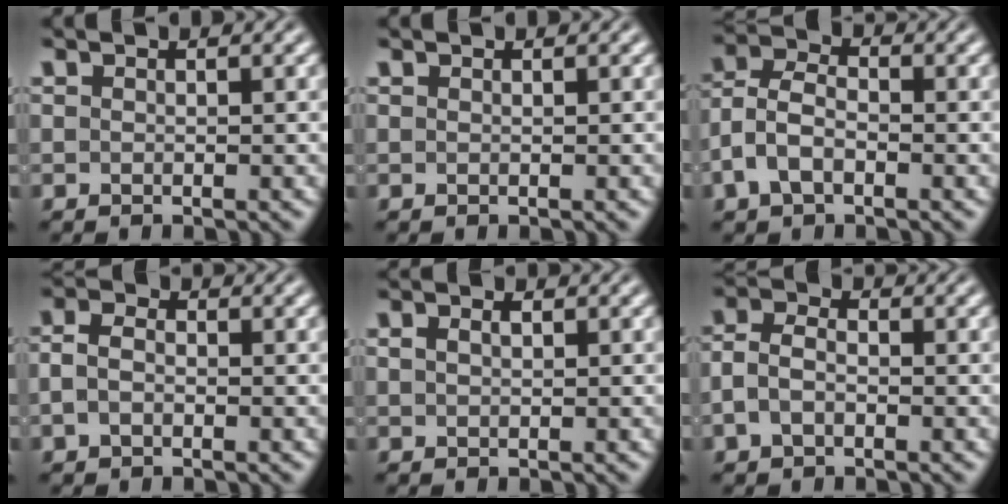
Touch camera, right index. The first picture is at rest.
{"total": 0.0}
{"total": 4.9, "force": [-1.0, 3.8, 3.0], "torque": [-0.077, -0.018, -0.013]}
{"total": 2.2, "force": [-0.5, 1.5, 1.6], "torque": [-0.035, -0.004, -0.007]}
{"total": 0.7, "force": [0.4, -0.1, 0.6], "torque": [-0.006, -0.004, 0.015]}
{"total": 3.3, "force": [-0.8, 2.4, 2.2], "torque": [-0.056, -0.012, -0.009]}